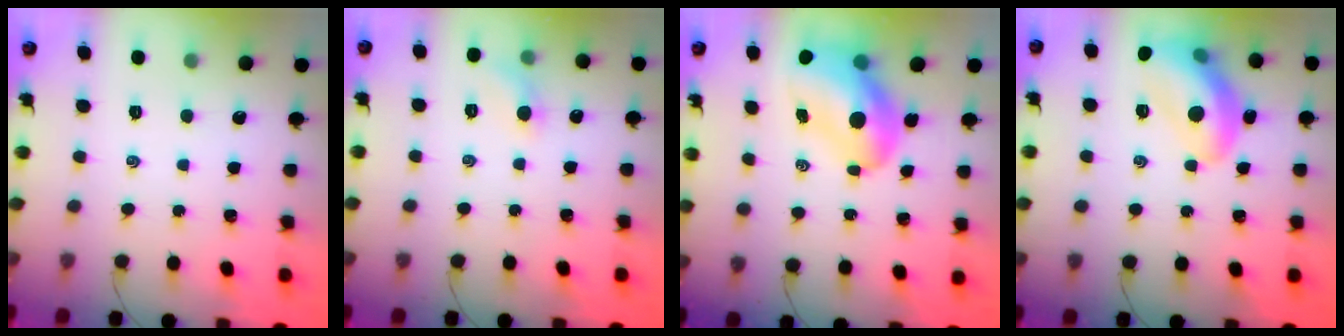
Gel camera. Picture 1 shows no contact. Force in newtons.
{"total": 4.6, "press": 4.4, "slide": 1.5}
{"total": 13.2, "press": 12.7, "slide": 3.7}
{"total": 14.7, "press": 14.6, "slide": 1.5}